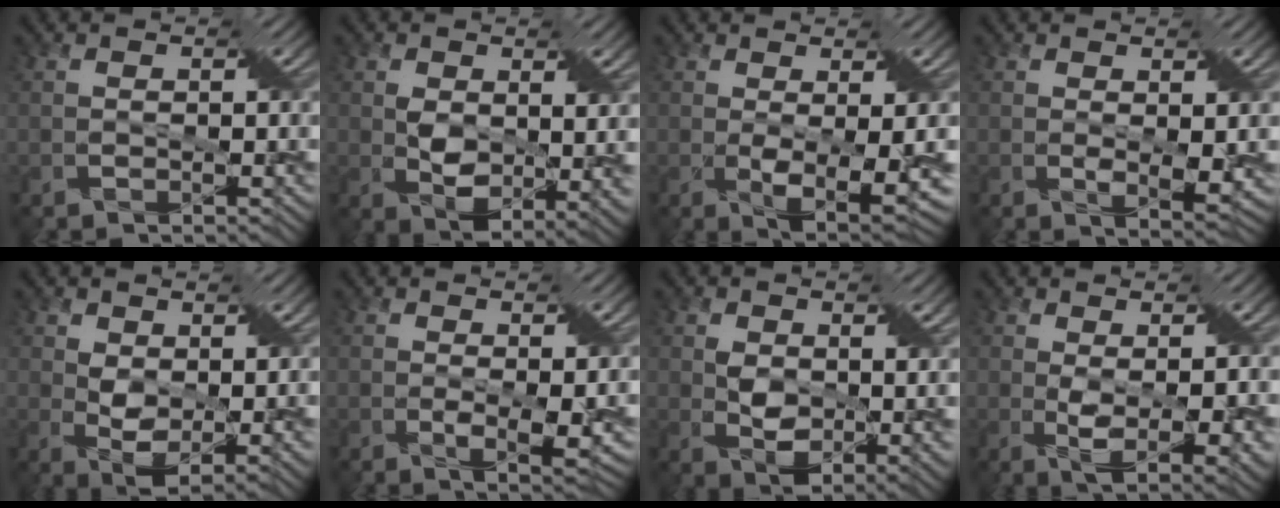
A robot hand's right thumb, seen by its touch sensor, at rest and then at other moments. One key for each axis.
{"total": 7.2, "fx": 0.7, "fy": 4.1, "fz": 5.9, "tx": -0.103, "ty": -0.015, "tz": 0.020}
{"total": 5.0, "fx": 0.0, "fy": 1.4, "fz": 4.8, "tx": -0.085, "ty": -0.014, "tz": 0.010}
{"total": 2.9, "fx": 0.5, "fy": 1.1, "fz": 2.6, "tx": -0.049, "ty": -0.010, "tz": 0.016}
{"total": 5.1, "fx": 1.6, "fy": 2.8, "fz": 3.9, "tx": -0.074, "ty": -0.006, "tz": 0.031}
{"total": 3.1, "fx": 0.3, "fy": 0.7, "fz": 3.0, "tx": -0.053, "ty": -0.010, "tz": 0.012}
{"total": 6.8, "fx": 1.1, "fy": 4.0, "fz": 5.4, "tx": -0.095, "ty": -0.012, "tz": 0.026}
{"total": 5.6, "fx": 0.2, "fy": 2.2, "fz": 5.2, "tx": -0.089, "ty": -0.010, "tz": 0.015}